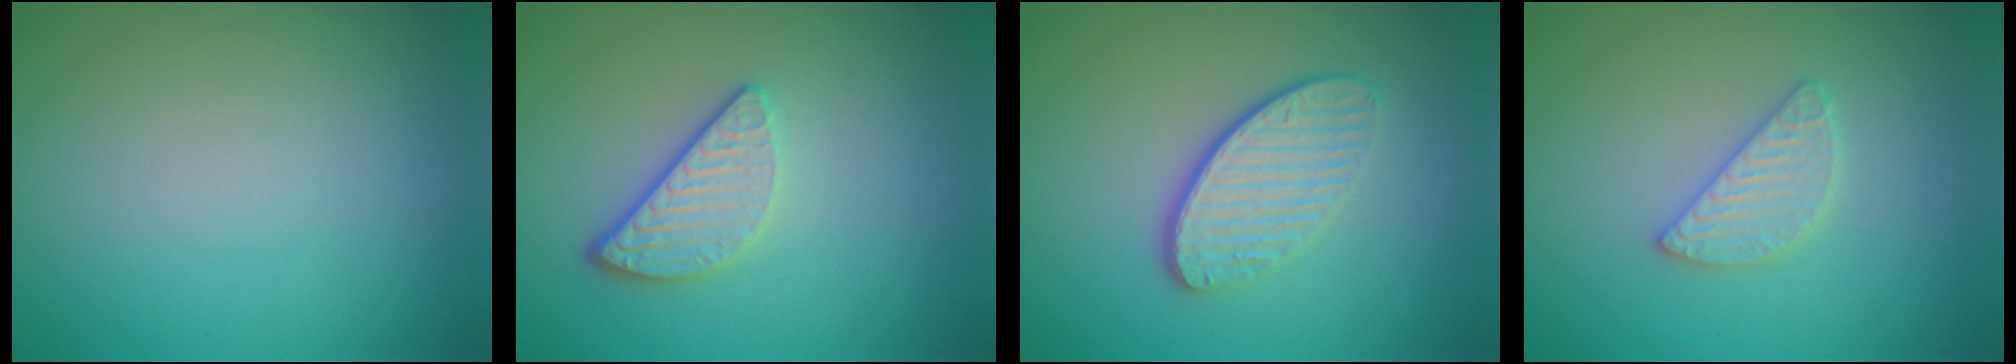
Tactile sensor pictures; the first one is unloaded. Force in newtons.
{"total": 3.1, "press": 2.5, "slide": 1.8}
{"total": 4.2, "press": 3.1, "slide": 2.8}
{"total": 2.4, "press": 2.3, "slide": 0.3}